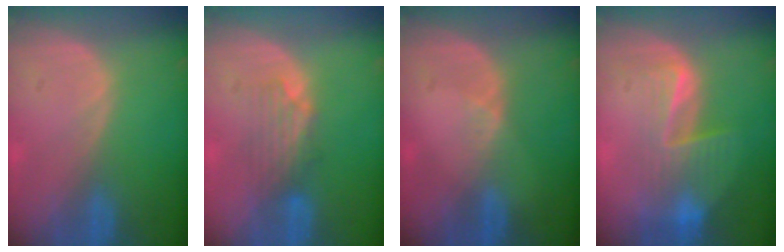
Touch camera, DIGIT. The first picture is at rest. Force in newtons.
{"total": 3.9, "press": 3.7, "slide": 1.0}
{"total": 1.8, "press": 1.2, "slide": 1.3}
{"total": 7.1, "press": 6.5, "slide": 2.9}